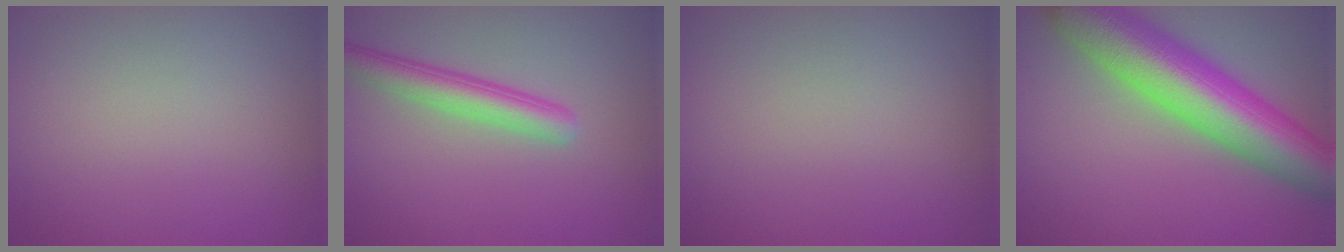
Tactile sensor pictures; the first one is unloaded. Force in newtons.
{"total": 3.6, "press": 3.6, "slide": 0.1}
{"total": 0.0}
{"total": 11.7, "press": 11.7, "slide": 0.5}